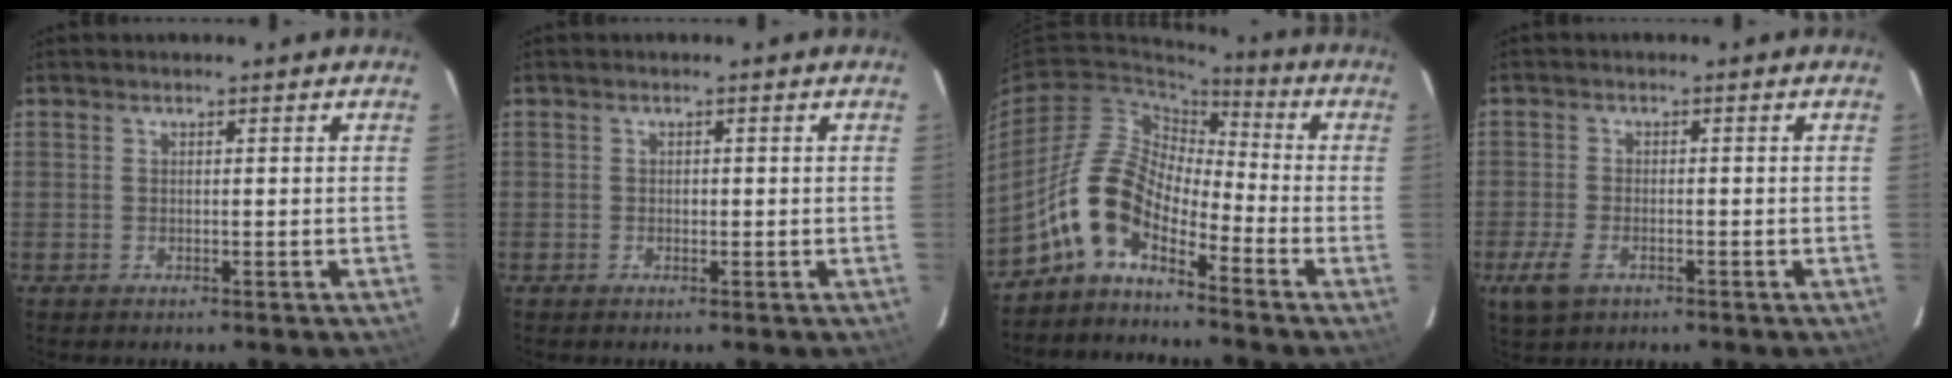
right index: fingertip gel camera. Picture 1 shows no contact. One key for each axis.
{"total": 0.6, "fx": -0.1, "fy": 0.6, "fz": 0.2, "tx": -0.001, "ty": 0.002, "tz": -0.002}
{"total": 10.7, "fx": -6.6, "fy": 4.6, "fz": 7.0, "tx": -0.137, "ty": 0.017, "tz": -0.143}
{"total": 5.4, "fx": -2.9, "fy": 2.9, "fz": 3.5, "tx": -0.093, "ty": -0.010, "tz": -0.053}